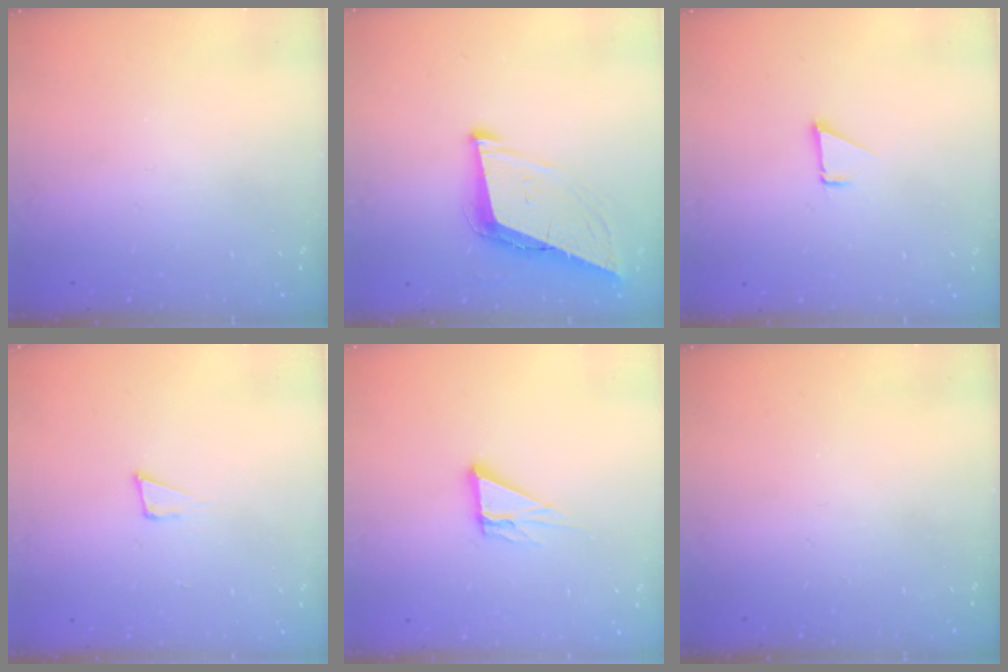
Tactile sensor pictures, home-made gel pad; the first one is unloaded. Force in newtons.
{"total": 9.2, "press": 8.7, "slide": 2.9}
{"total": 1.5, "press": 1.5, "slide": 0.1}
{"total": 5.0, "press": 4.9, "slide": 0.8}
{"total": 5.5, "press": 5.5, "slide": 0.3}
{"total": 0.0}